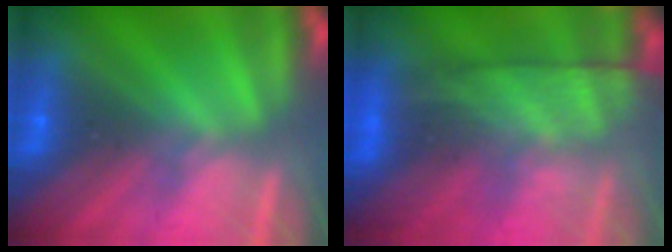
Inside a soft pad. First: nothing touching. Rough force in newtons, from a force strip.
{"total": 8.3}